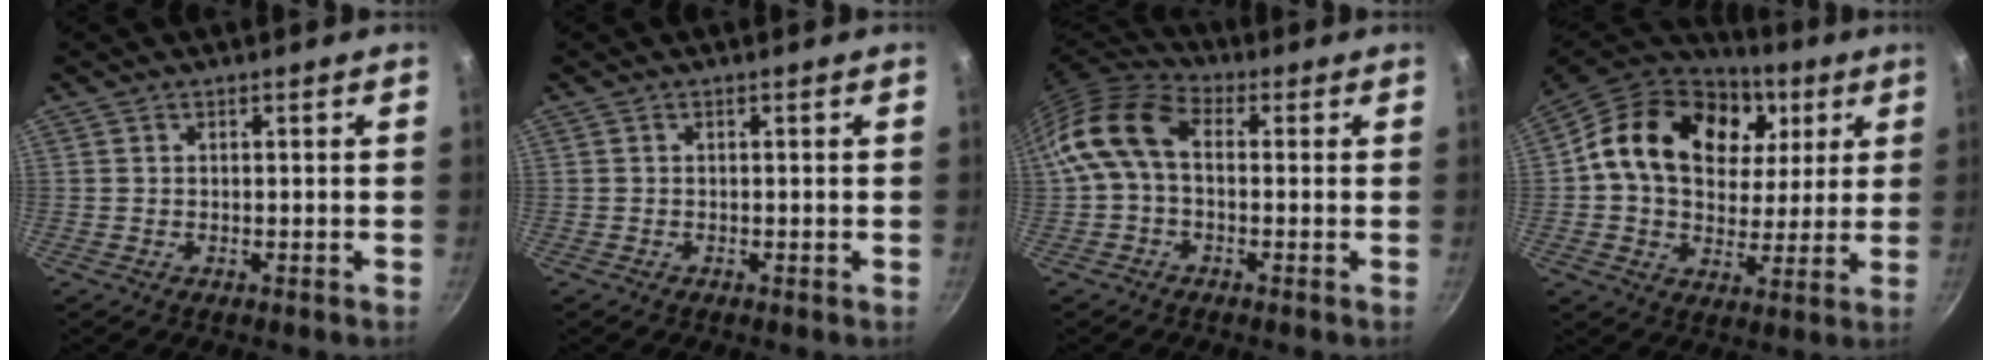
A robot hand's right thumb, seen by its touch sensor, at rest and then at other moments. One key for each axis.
{"total": 0.0}
{"total": 10.8, "fx": 0.4, "fy": 6.8, "fz": 8.3, "tx": -0.156, "ty": 0.031, "tz": -0.015}
{"total": 23.1, "fx": 7.0, "fy": 16.6, "fz": 14.4, "tx": -0.232, "ty": 0.002, "tz": 0.110}